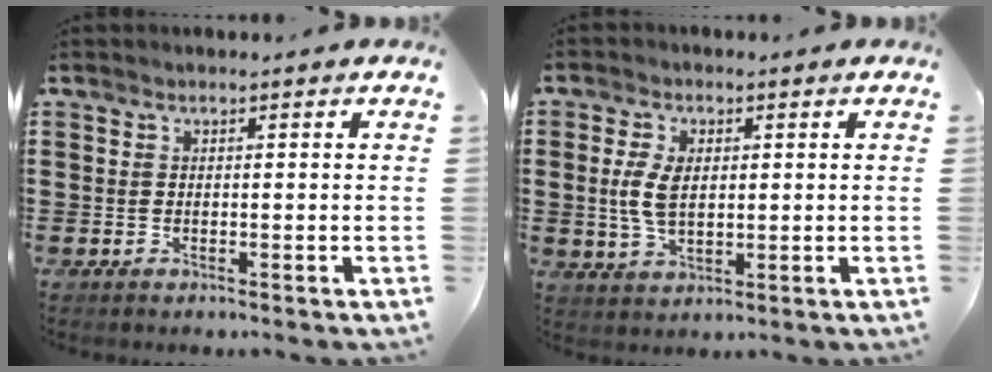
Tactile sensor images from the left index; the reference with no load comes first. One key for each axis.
{"total": 5.5, "fx": 0.7, "fy": 3.2, "fz": 4.4, "tx": -0.106, "ty": 0.007, "tz": 0.007}